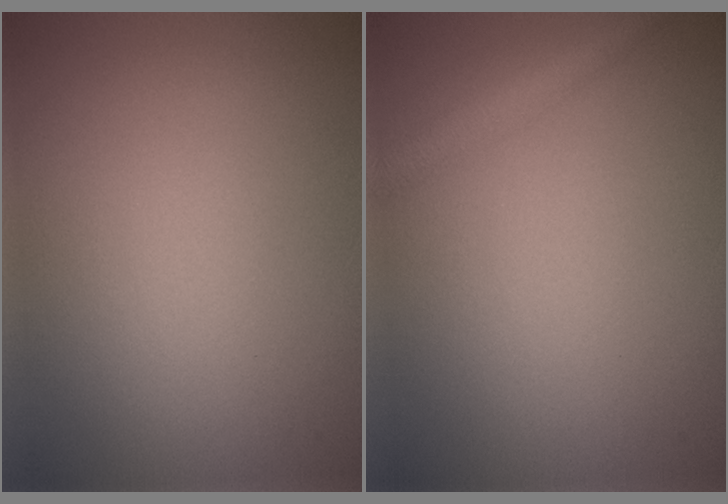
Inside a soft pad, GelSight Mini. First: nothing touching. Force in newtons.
{"total": 2.4, "press": 2.4, "slide": 0.2}